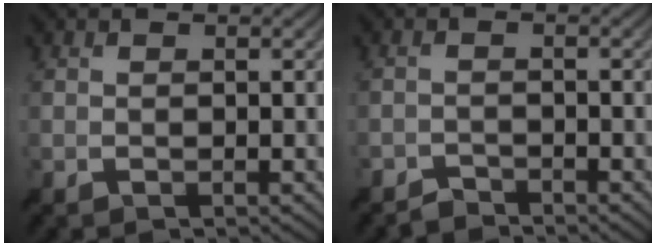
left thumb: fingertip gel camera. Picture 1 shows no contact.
{"total": 1.9, "force": [-1.9, 0.4, 0.0], "torque": [0.007, 0.001, -0.040]}